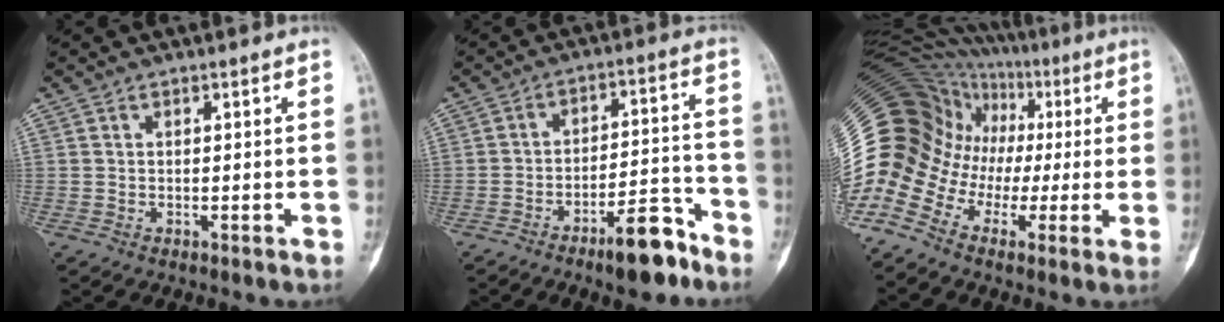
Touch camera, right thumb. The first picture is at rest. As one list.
[{"total": 10.6, "force": [-7.2, 3.5, 6.9], "torque": [-0.092, 0.064, -0.113]}, {"total": 20.4, "force": [-4.0, 16.7, 10.9], "torque": [-0.230, 0.087, -0.078]}]